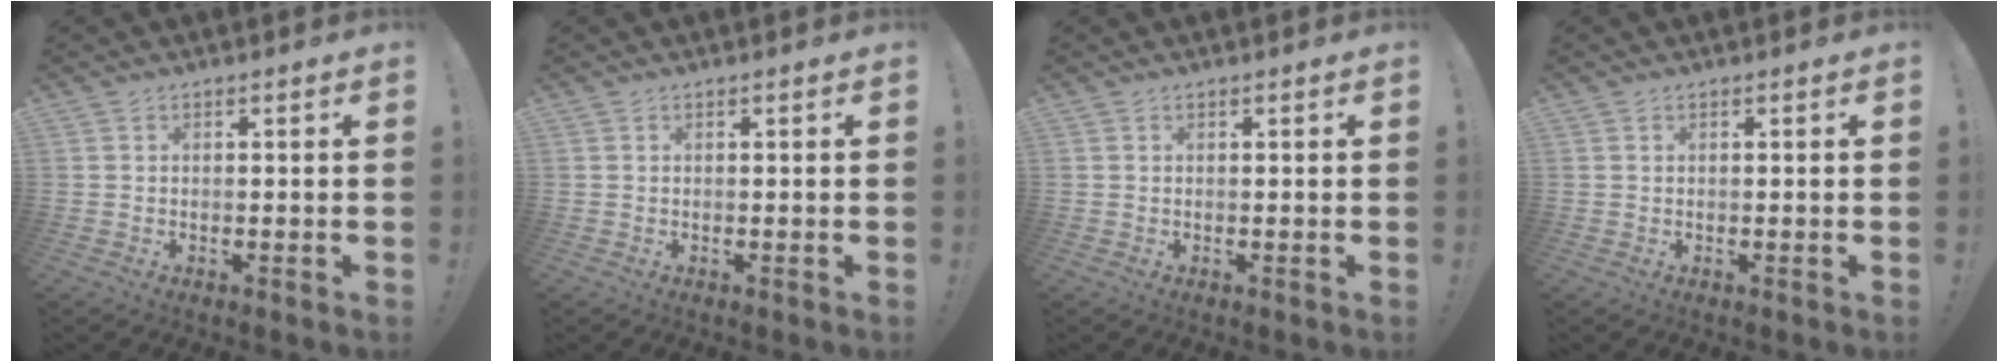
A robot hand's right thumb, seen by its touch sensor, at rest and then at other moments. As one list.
[{"total": 0.0}, {"total": 0.0}, {"total": 0.0}]